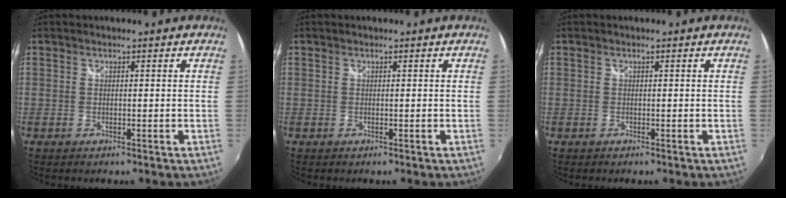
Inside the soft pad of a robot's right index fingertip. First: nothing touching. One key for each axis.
{"total": 0.0}
{"total": 0.0}